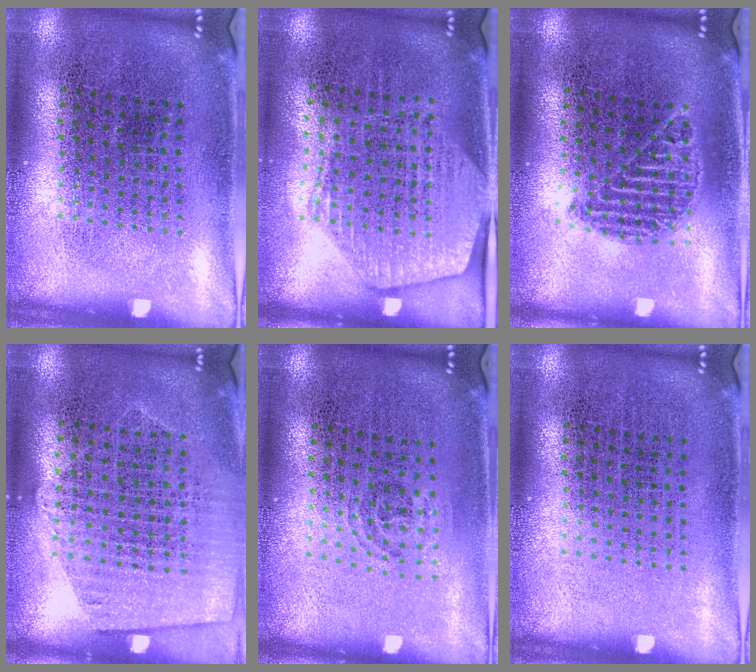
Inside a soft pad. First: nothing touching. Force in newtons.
{"total": 1.8, "press": 1.6, "slide": 0.7}
{"total": 1.2, "press": 1.1, "slide": 0.4}
{"total": 1.1, "press": 1.0, "slide": 0.5}
{"total": 0.8, "press": 0.5, "slide": 0.7}
{"total": 0.0}